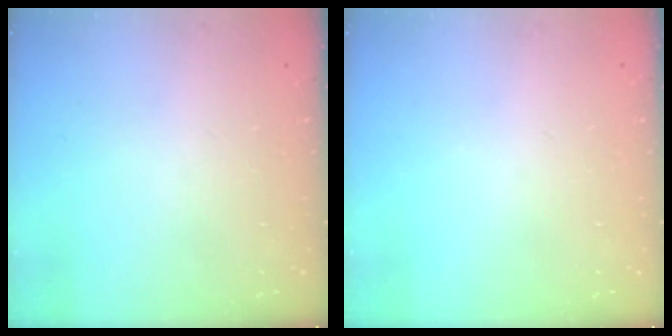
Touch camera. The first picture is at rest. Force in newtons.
{"total": 0.0}